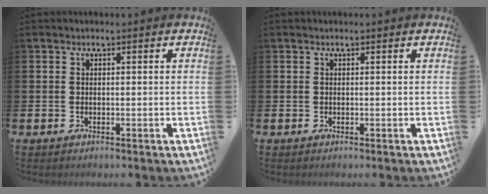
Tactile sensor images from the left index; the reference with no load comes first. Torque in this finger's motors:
{"motor_torque": [0.00, -0.26, -0.05, 0.00]}